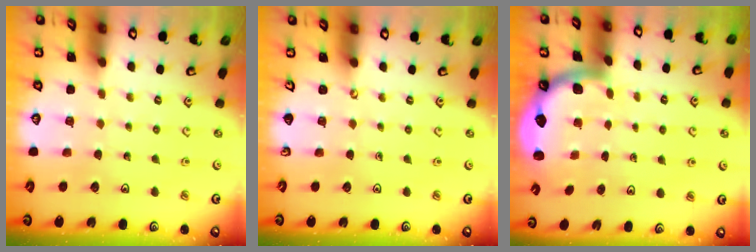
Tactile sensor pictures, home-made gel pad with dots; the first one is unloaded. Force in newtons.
{"total": 0.0}
{"total": 1.9, "press": 1.9, "slide": 0.3}